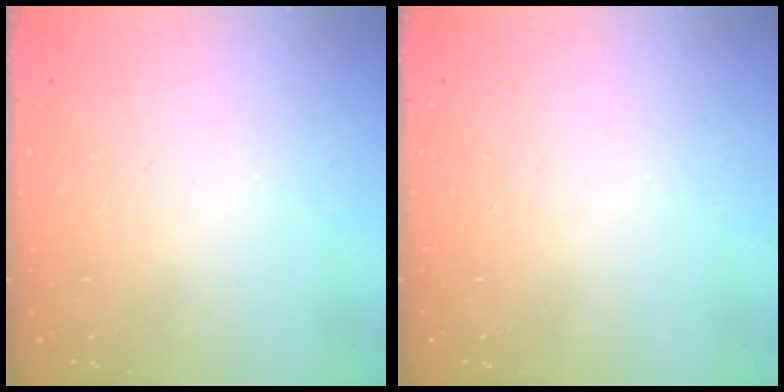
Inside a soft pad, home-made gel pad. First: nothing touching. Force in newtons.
{"total": 0.0}